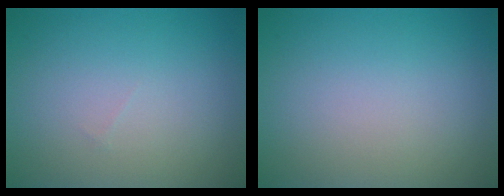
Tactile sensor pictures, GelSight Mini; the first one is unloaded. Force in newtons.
{"total": 0.0}